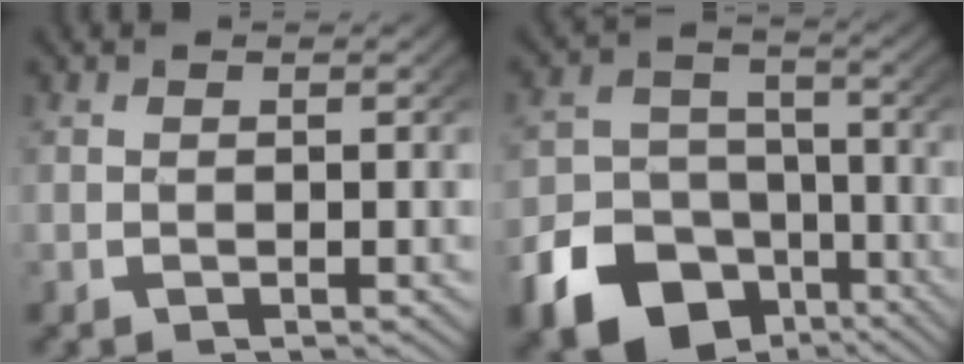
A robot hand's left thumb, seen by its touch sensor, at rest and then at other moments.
{"total": 13.3, "force": [-7.5, 9.3, 5.7], "torque": [-0.097, -0.045, -0.115]}